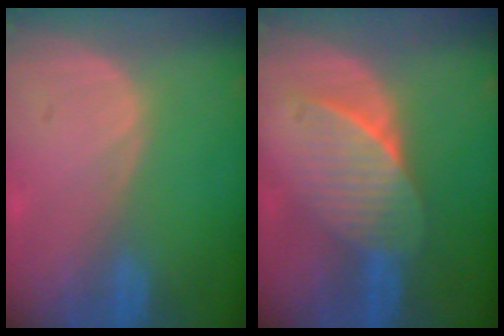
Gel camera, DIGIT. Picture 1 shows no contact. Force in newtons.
{"total": 7.5, "press": 6.6, "slide": 3.6}